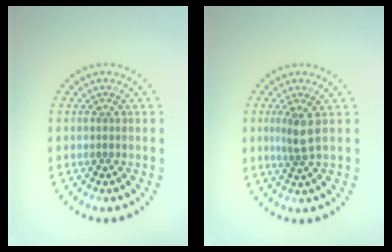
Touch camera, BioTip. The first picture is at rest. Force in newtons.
{"total": 1.9, "press": 1.6, "slide": 1.1}